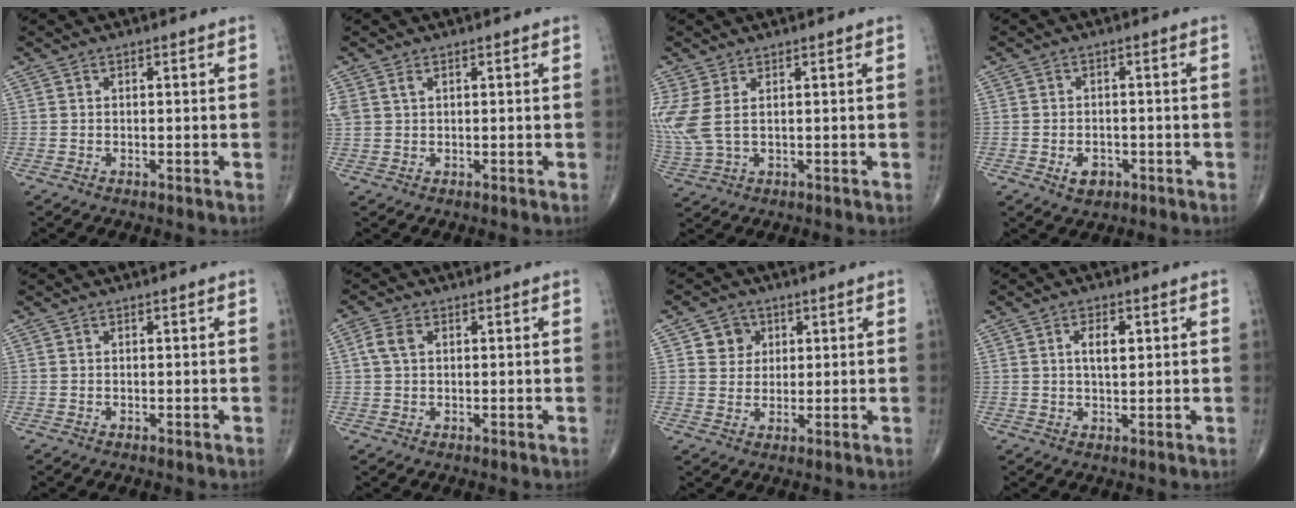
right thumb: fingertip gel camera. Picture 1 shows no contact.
{"total": 2.6, "force": [1.1, 1.6, 1.7], "torque": [-0.054, 0.014, 0.032]}
{"total": 7.7, "force": [1.7, 3.6, 6.6], "torque": [-0.185, 0.003, 0.048]}
{"total": 3.3, "force": [-1.4, 2.4, 1.9], "torque": [-0.020, 0.005, -0.018]}
{"total": 0.0}
{"total": 3.1, "force": [0.8, 2.0, 2.3], "torque": [-0.055, 0.009, 0.013]}
{"total": 4.7, "force": [1.8, 4.2, 1.1], "torque": [0.007, -0.003, 0.026]}
{"total": 4.2, "force": [1.2, 1.9, 3.6], "torque": [-0.055, -0.004, 0.019]}